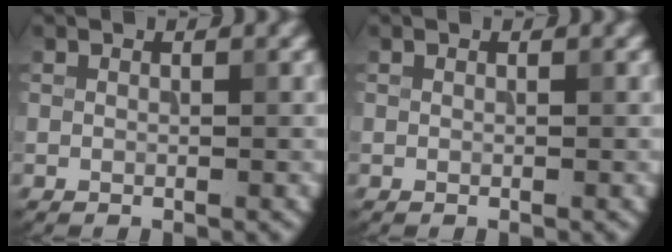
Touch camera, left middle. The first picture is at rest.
{"total": 0.0}